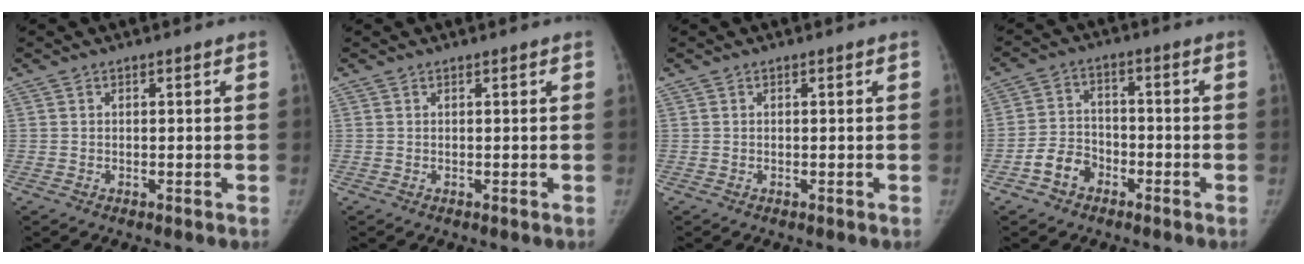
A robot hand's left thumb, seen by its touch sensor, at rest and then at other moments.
{"total": 0.0}
{"total": 0.0}
{"total": 6.3, "force": [-3.4, 4.6, 2.5], "torque": [-0.037, 0.031, -0.063]}